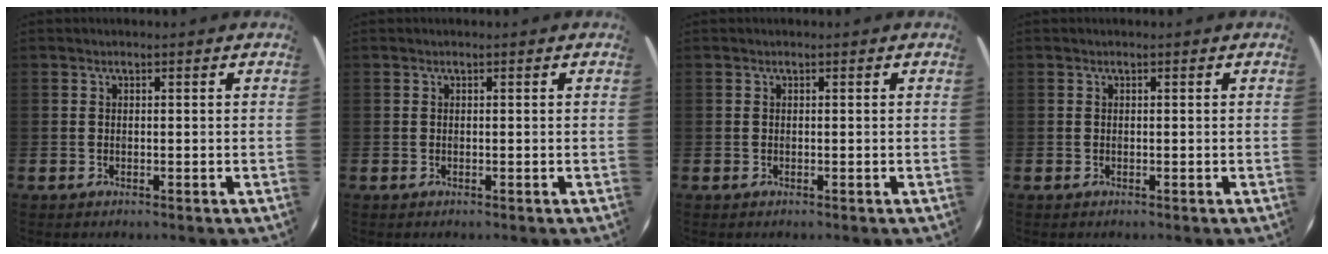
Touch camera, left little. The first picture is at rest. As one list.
[{"total": 0.0}, {"total": 0.0}, {"total": 0.0}]